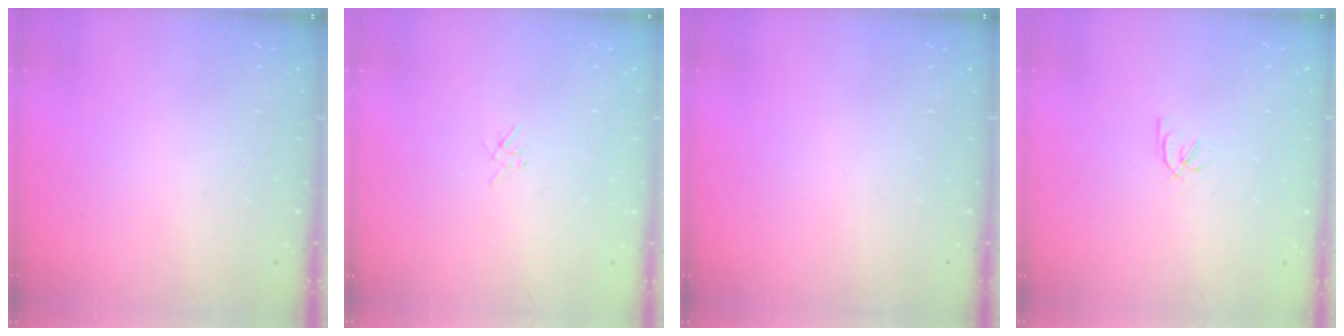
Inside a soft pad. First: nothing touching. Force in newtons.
{"total": 2.0, "press": 2.0, "slide": 0.4}
{"total": 0.0}
{"total": 2.2, "press": 2.2, "slide": 0.2}